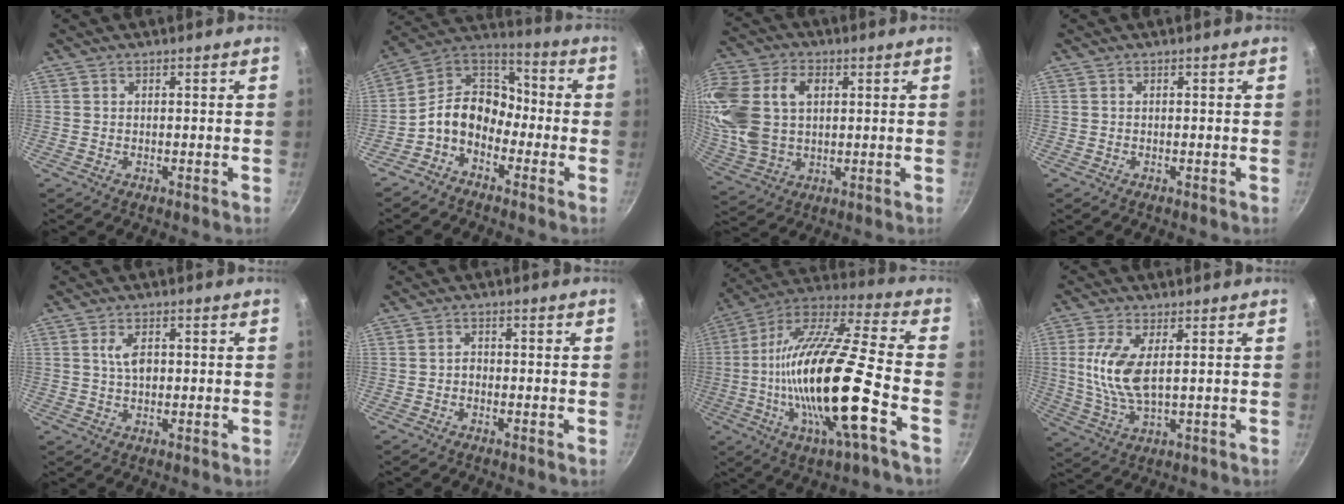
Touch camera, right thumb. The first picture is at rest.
{"total": 11.7, "force": [-4.2, 8.6, 6.7], "torque": [-0.085, 0.065, -0.113]}
{"total": 20.1, "force": [4.4, 14.1, 13.6], "torque": [-0.300, 0.014, 0.090]}
{"total": 0.0}
{"total": 3.9, "force": [0.6, 2.2, 3.2], "torque": [-0.051, 0.004, 0.009]}
{"total": 1.3, "force": [-0.6, 0.7, 0.9], "torque": [-0.020, 0.005, -0.016]}
{"total": 25.4, "force": [-5.9, 5.0, 24.2], "torque": [-0.433, 0.017, -0.122]}
{"total": 9.7, "force": [1.5, 4.1, 8.6], "torque": [-0.185, -0.006, 0.035]}